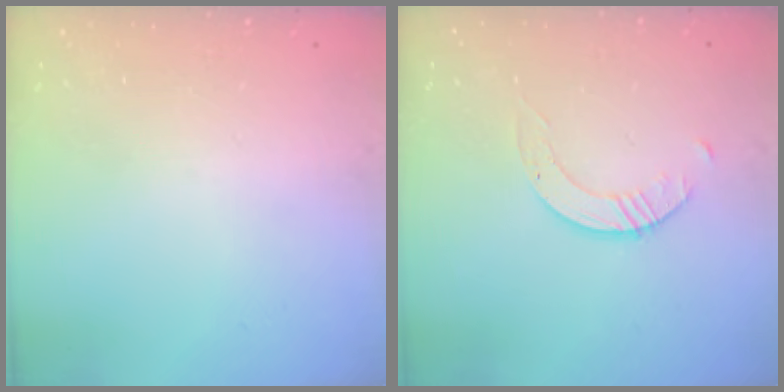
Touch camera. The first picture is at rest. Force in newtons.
{"total": 1.7, "press": 1.7, "slide": 0.2}